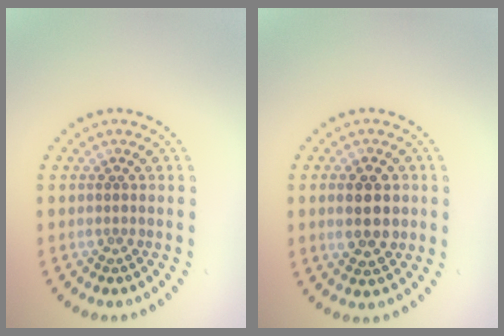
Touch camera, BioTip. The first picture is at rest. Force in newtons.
{"total": 3.4, "press": 3.4, "slide": 0.1}